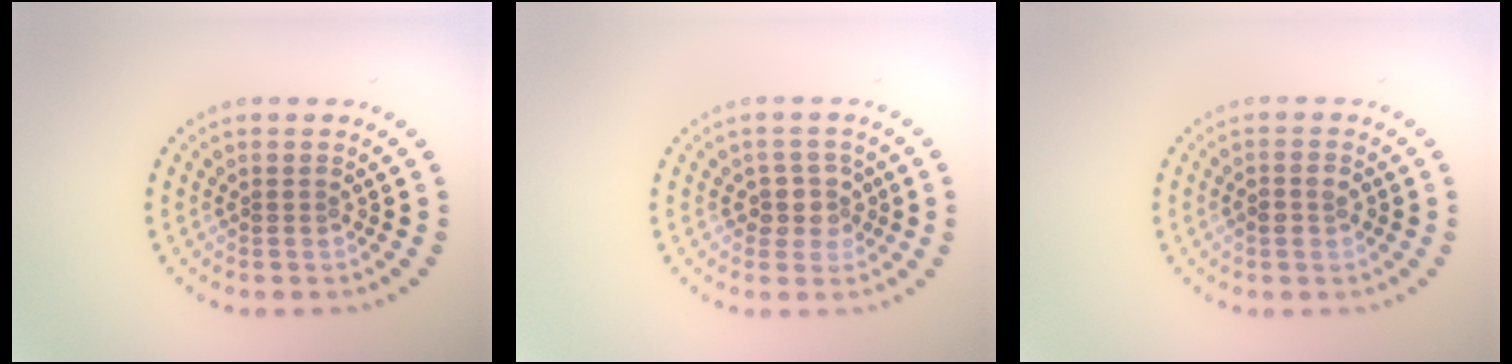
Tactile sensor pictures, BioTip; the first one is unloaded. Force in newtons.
{"total": 2.3, "press": 2.0, "slide": 1.1}
{"total": 1.5, "press": 1.5, "slide": 0.4}